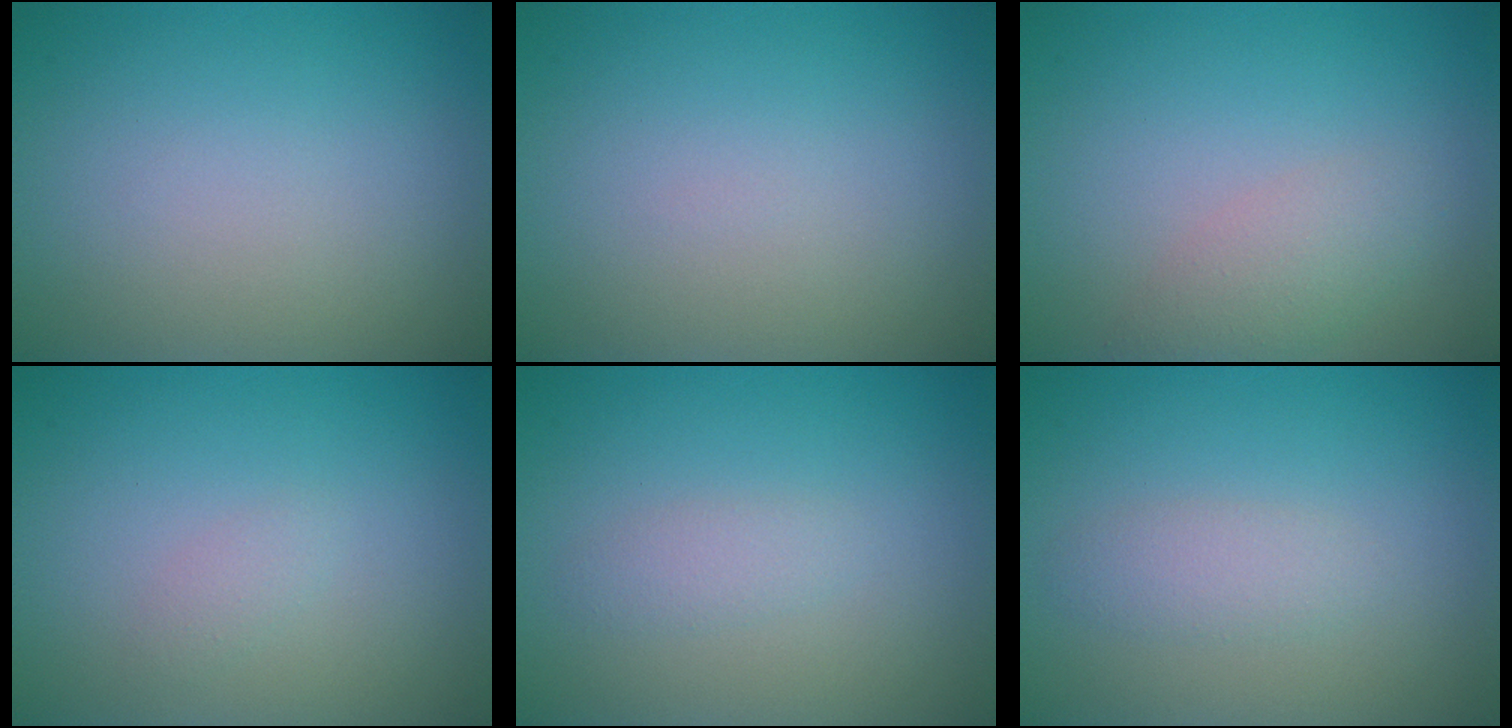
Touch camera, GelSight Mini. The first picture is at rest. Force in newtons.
{"total": 0.0}
{"total": 2.4, "press": 2.4, "slide": 0.2}
{"total": 0.8, "press": 0.8, "slide": 0.0}
{"total": 1.2, "press": 1.2, "slide": 0.0}
{"total": 1.6, "press": 1.6, "slide": 0.0}